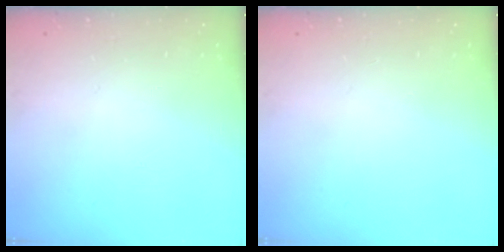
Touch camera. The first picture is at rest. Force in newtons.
{"total": 0.0}